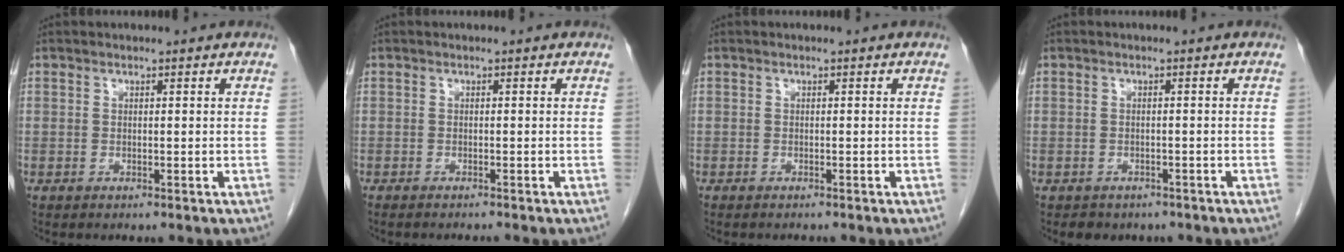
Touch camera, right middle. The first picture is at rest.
{"total": 2.2, "force": [-2.0, -0.2, 0.9], "torque": [-0.010, -0.002, -0.030]}
{"total": 1.3, "force": [-1.2, 0.3, 0.4], "torque": [-0.008, -0.003, -0.016]}
{"total": 3.4, "force": [-2.4, 2.4, 0.7], "torque": [-0.007, 0.003, -0.027]}